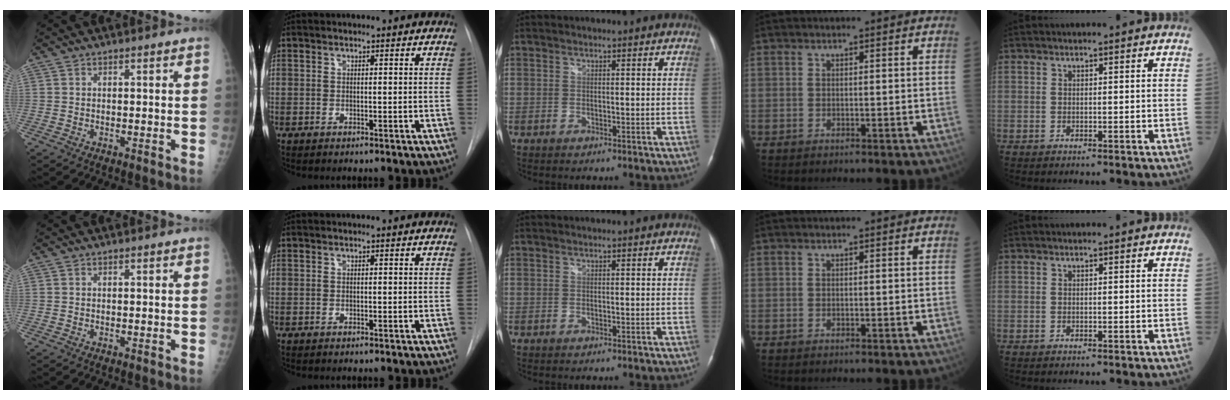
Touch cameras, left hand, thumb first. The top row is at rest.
{}